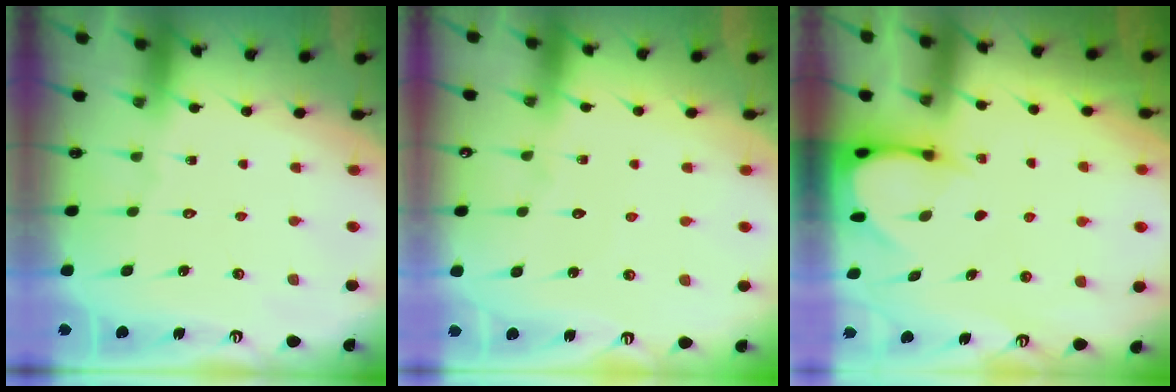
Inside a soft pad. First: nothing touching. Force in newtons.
{"total": 3.0, "press": 3.0, "slide": 0.3}
{"total": 3.7, "press": 3.7, "slide": 0.3}